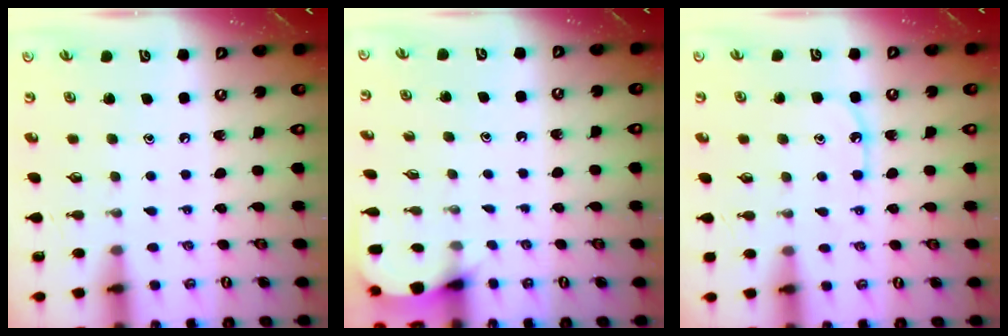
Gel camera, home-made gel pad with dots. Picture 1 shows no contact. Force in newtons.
{"total": 2.8, "press": 2.8, "slide": 0.3}
{"total": 6.8, "press": 6.7, "slide": 0.8}